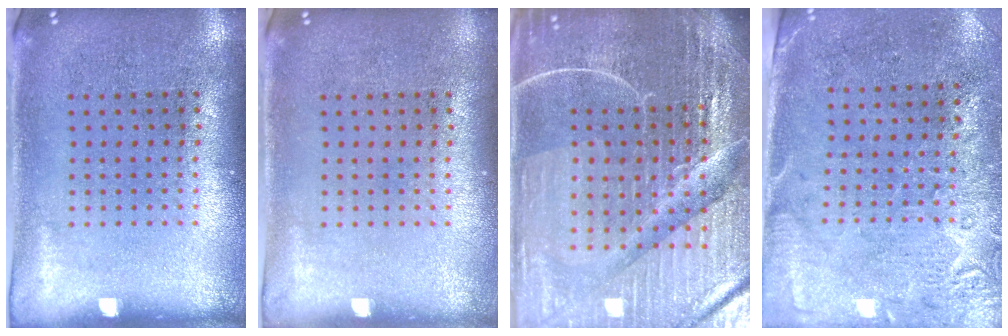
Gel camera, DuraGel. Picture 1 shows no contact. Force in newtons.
{"total": 0.0}
{"total": 6.9, "press": 6.0, "slide": 3.3}
{"total": 2.8, "press": 2.4, "slide": 1.4}